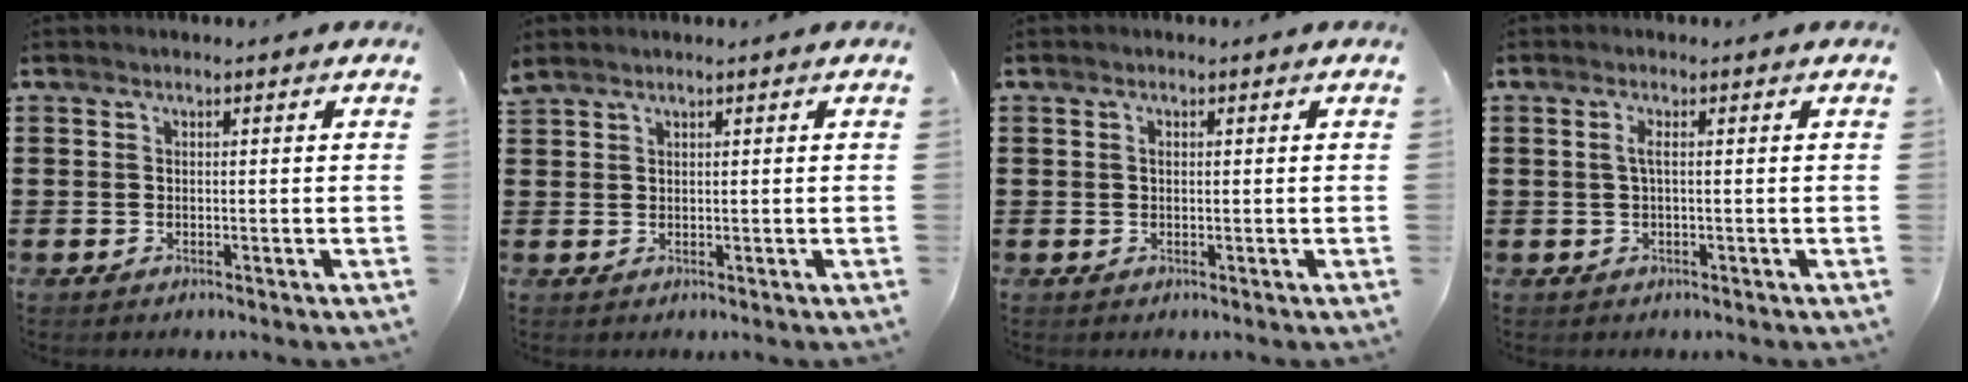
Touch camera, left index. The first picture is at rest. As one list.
[{"total": 1.1, "force": [1.0, 0.2, 0.3], "torque": [-0.009, 0.001, 0.020]}, {"total": 0.6, "force": [0.1, 0.4, 0.4], "torque": [-0.010, 0.002, 0.002]}, {"total": 1.4, "force": [0.0, 0.1, 1.4], "torque": [-0.028, -0.001, -0.002]}]